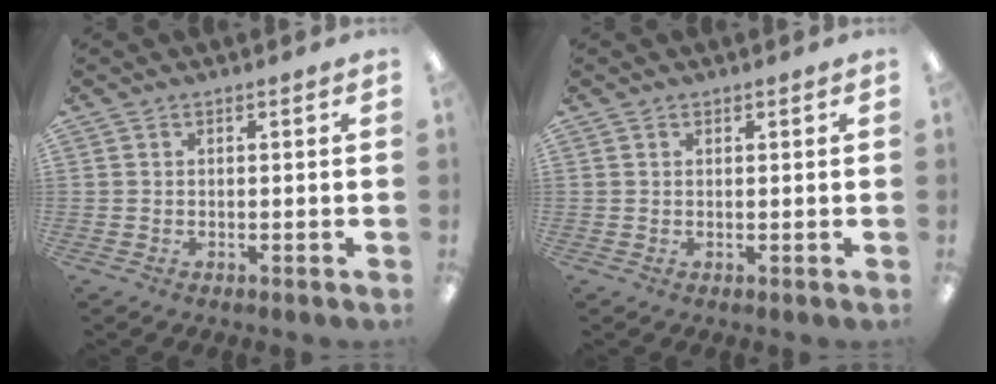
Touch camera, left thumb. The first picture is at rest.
{"total": 0.7, "force": [0.4, 0.4, -0.3], "torque": [0.005, 0.001, 0.007]}